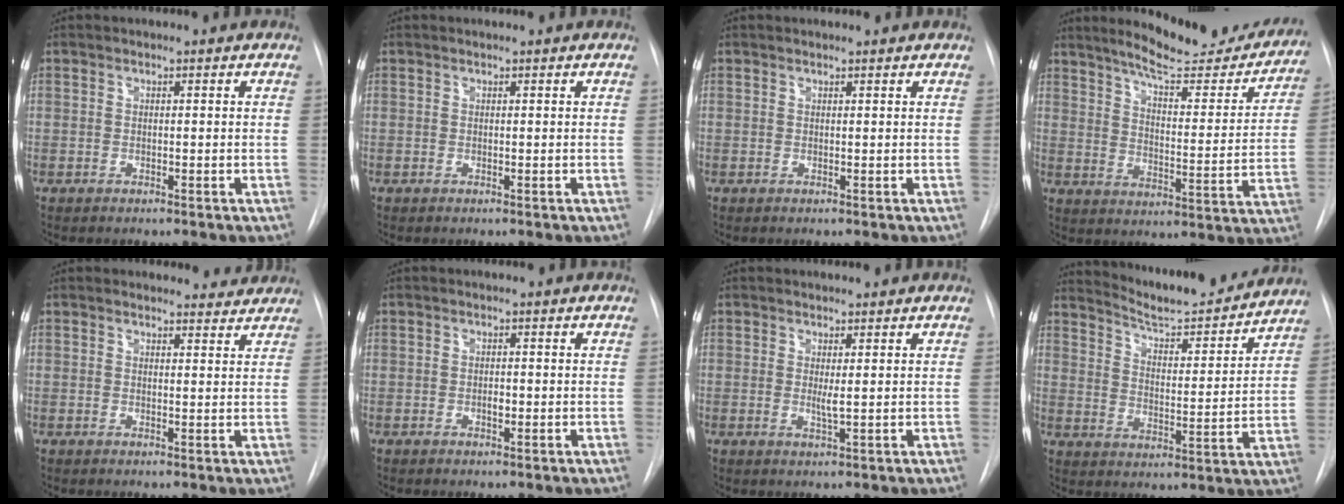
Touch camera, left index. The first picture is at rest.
{"total": 0.0}
{"total": 1.8, "force": [1.8, 0.2, 0.4], "torque": [-0.011, 0.014, 0.022]}
{"total": 19.8, "force": [17.7, 3.3, 8.1], "torque": [-0.101, -0.045, 0.228]}
{"total": 5.2, "force": [5.0, 1.5, 0.1], "torque": [0.008, -0.003, 0.042]}
{"total": 0.8, "force": [-0.2, 0.4, 0.7], "torque": [-0.014, 0.000, -0.003]}
{"total": 1.7, "force": [0.6, 0.0, 1.5], "torque": [-0.033, -0.003, 0.013]}
{"total": 16.9, "force": [15.9, 1.4, 5.4], "torque": [-0.087, -0.025, 0.227]}